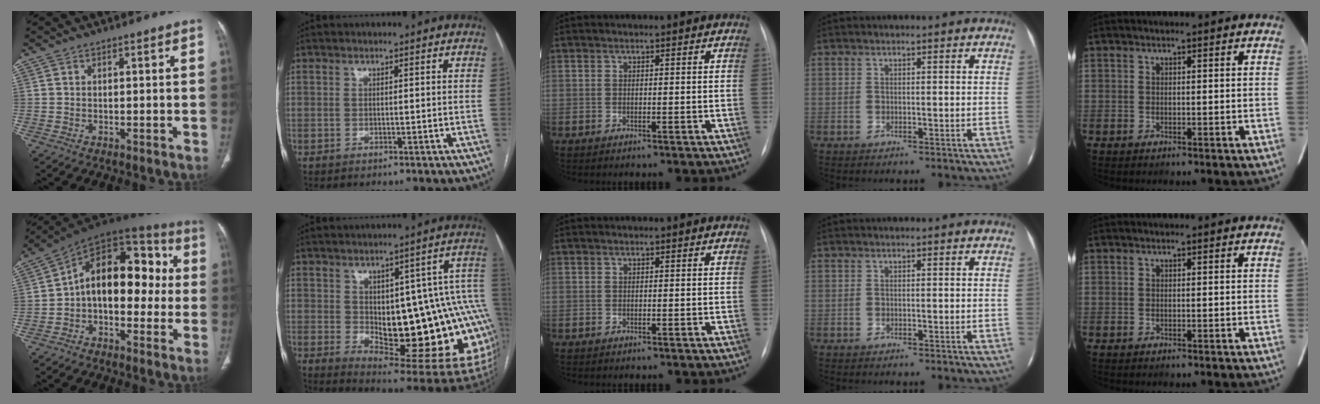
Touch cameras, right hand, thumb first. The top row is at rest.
{"thumb": {"total": 17.0, "force": [-0.3, 10.5, 13.4], "torque": [-0.155, 0.057, -0.019]}, "index": {"total": 24.4, "force": [-1.3, 7.5, 23.2], "torque": [-0.237, 0.010, 0.005]}}